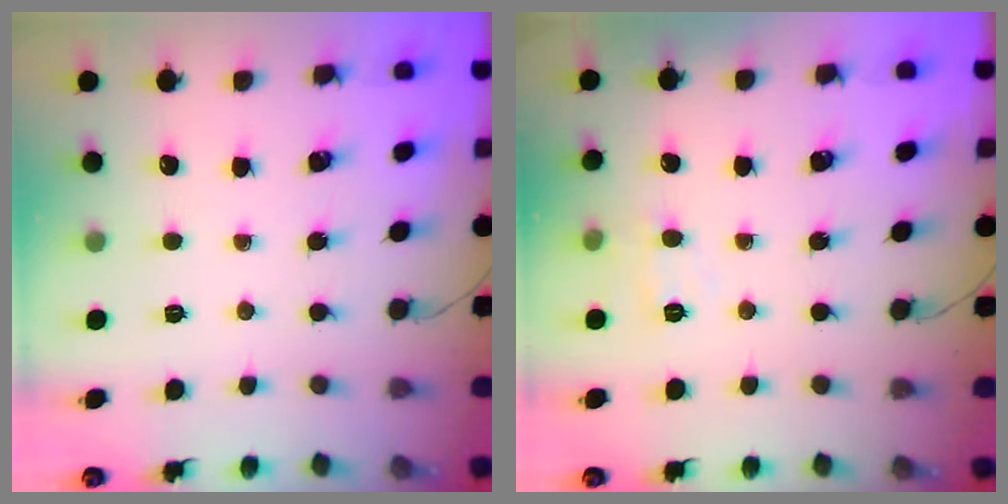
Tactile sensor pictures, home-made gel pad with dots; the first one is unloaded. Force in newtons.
{"total": 5.4, "press": 5.2, "slide": 1.3}